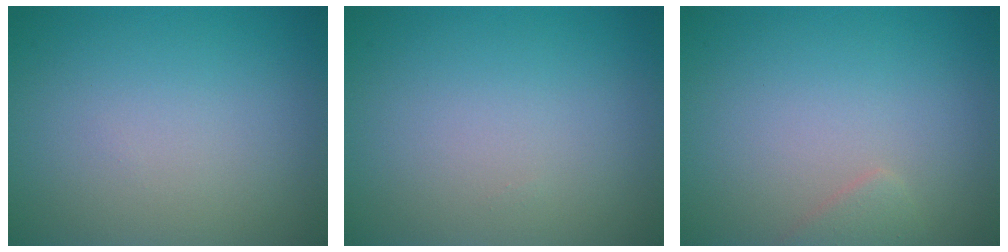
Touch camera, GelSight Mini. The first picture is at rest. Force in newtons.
{"total": 0.0}
{"total": 1.1, "press": 1.1, "slide": 0.1}